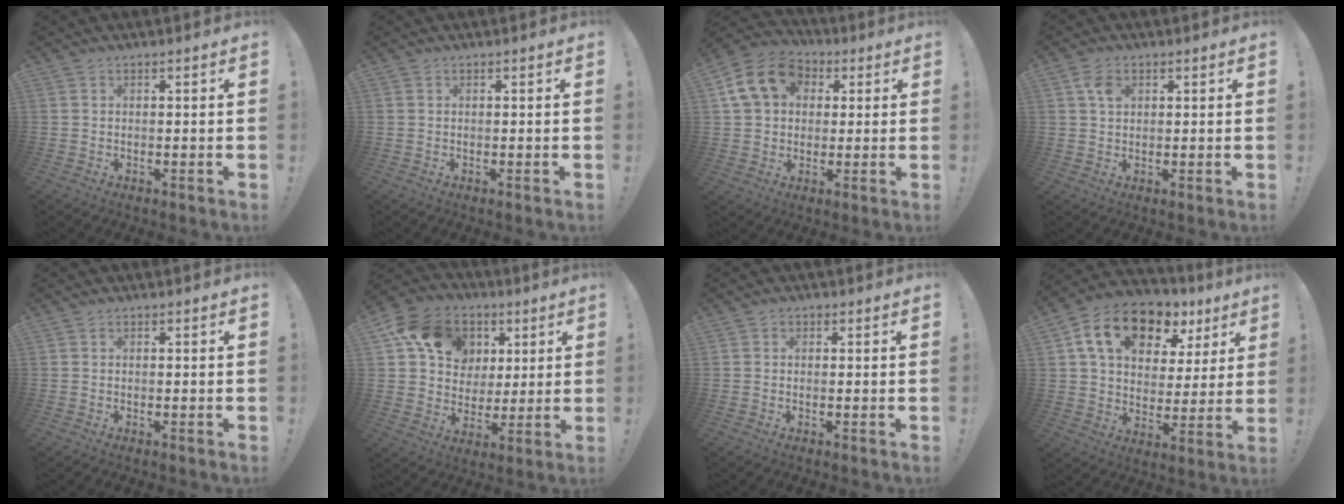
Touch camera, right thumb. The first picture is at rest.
{"total": 0.0}
{"total": 14.7, "force": [4.7, 11.6, 7.6], "torque": [-0.110, -0.001, 0.096]}
{"total": 4.1, "force": [1.7, 2.6, 2.7], "torque": [-0.041, 0.001, 0.030]}
{"total": 0.0}
{"total": 16.9, "force": [6.9, 13.6, 7.3], "torque": [-0.099, -0.017, 0.141]}
{"total": 1.0, "force": [-0.1, 0.9, 0.4], "torque": [-0.001, 0.003, -0.004]}
{"total": 17.0, "force": [9.3, 10.5, 9.7], "torque": [-0.159, -0.038, 0.166]}